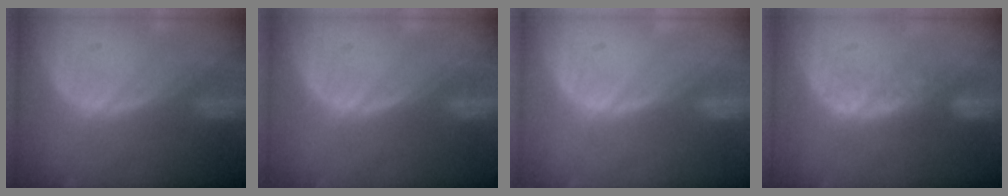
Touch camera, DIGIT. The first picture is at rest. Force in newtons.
{"total": 0.0}
{"total": 0.0}
{"total": 3.3, "press": 3.0, "slide": 1.4}